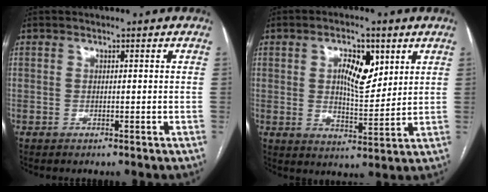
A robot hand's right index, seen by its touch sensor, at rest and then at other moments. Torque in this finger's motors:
{"motor_torque": [0.65, 0.39, 0.23, 0.12]}